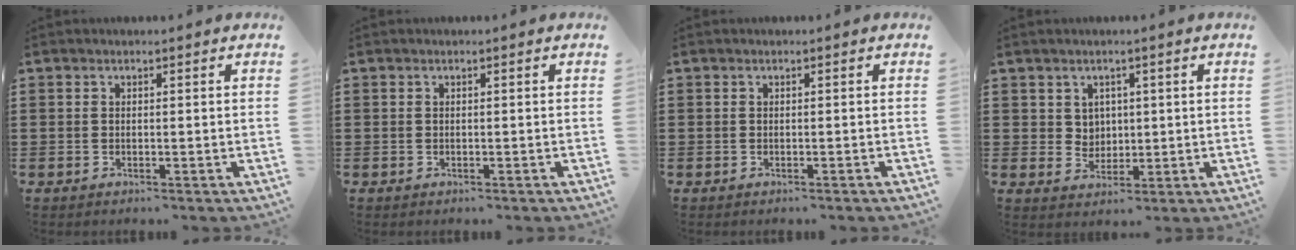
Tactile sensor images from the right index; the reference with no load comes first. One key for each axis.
{"total": 0.0}
{"total": 0.0}
{"total": 3.1, "fx": 1.4, "fy": 2.7, "fz": 0.7, "tx": -0.026, "ty": 0.008, "tz": 0.027}